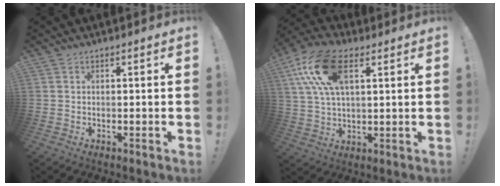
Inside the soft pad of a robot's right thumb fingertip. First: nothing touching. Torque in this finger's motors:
{"motor_torque": [0.42, 0.44, 0.51, -0.12, 0.14]}